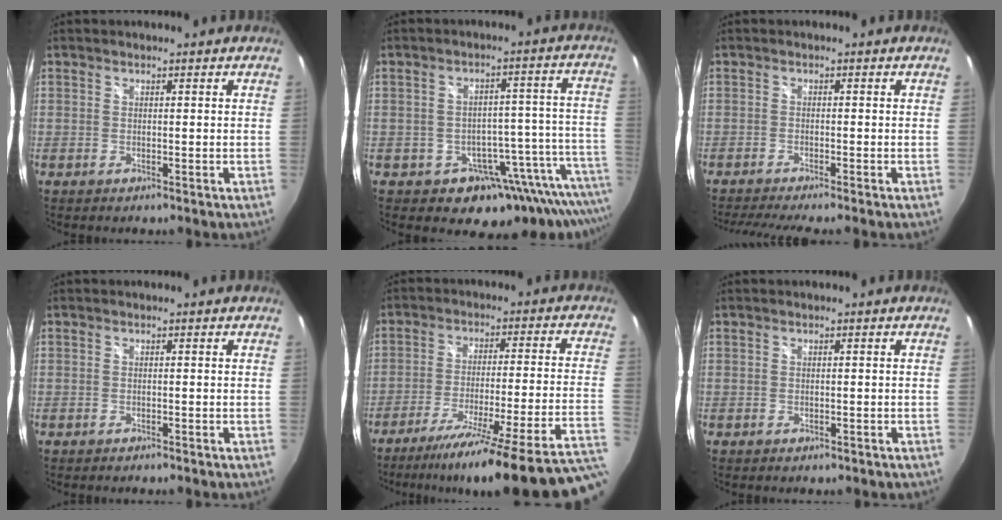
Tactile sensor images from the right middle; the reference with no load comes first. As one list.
[{"total": 15.6, "force": [-11.5, 9.1, 5.4], "torque": [-0.059, 0.031, -0.137]}, {"total": 6.4, "force": [-5.6, -0.9, 2.9], "torque": [-0.065, -0.020, -0.091]}, {"total": 0.9, "force": [-0.8, 0.2, 0.3], "torque": [-0.007, -0.002, -0.012]}, {"total": 26.2, "force": [-21.3, -1.9, 15.2], "torque": [-0.191, -0.067, -0.302]}, {"total": 1.2, "force": [-0.9, 0.7, 0.5], "torque": [-0.008, -0.002, -0.009]}]